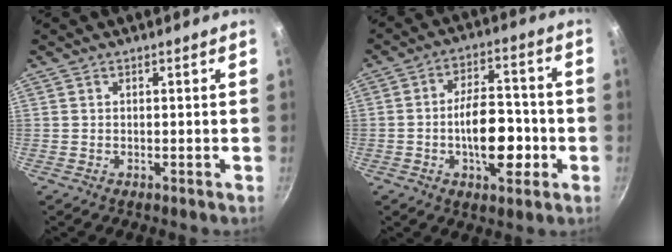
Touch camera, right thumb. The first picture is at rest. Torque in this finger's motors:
{"motor_torque": [1.22, -0.53, 1.24, -1.07, 0.25]}